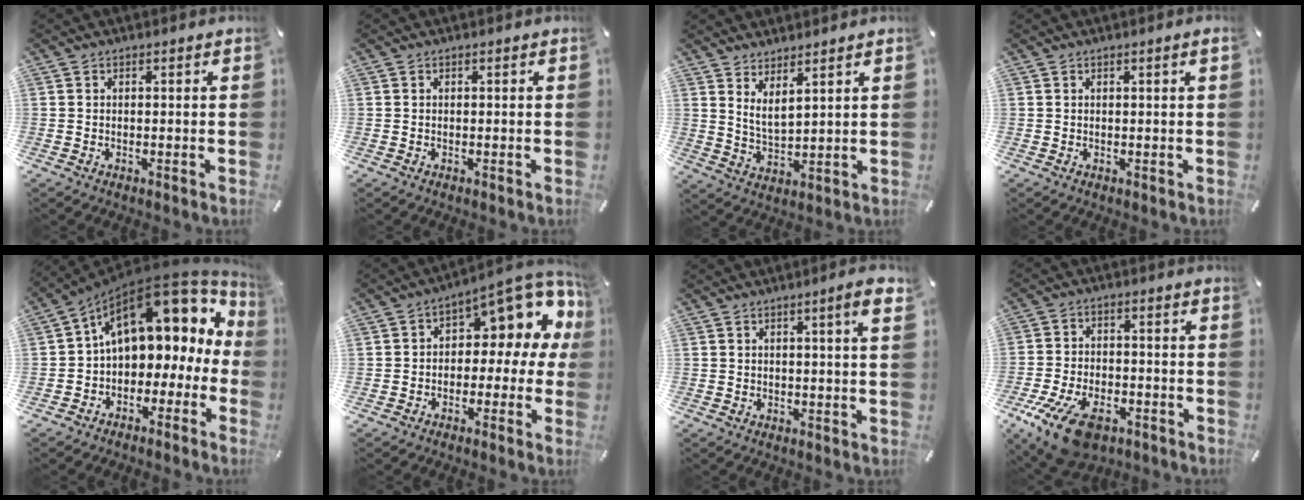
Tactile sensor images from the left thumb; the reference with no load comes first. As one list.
[{"total": 0.0}, {"total": 4.6, "force": [4.0, 0.6, 2.1], "torque": [-0.053, -0.021, 0.074]}, {"total": 1.0, "force": [0.3, 0.0, 0.9], "torque": [-0.016, 0.000, 0.004]}, {"total": 16.9, "force": [5.9, 10.6, 11.7], "torque": [-0.163, -0.036, 0.102]}, {"total": 11.3, "force": [6.0, 5.9, 7.5], "torque": [-0.103, -0.048, 0.103]}, {"total": 6.0, "force": [2.2, 0.5, 5.5], "torque": [-0.083, -0.005, 0.030]}, {"total": 12.7, "force": [-7.5, 6.6, 7.8], "torque": [-0.156, 0.033, -0.132]}]